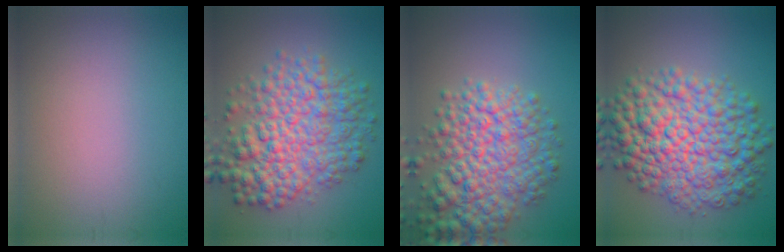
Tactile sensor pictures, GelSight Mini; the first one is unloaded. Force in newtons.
{"total": 8.7, "press": 8.7, "slide": 0.1}
{"total": 8.3, "press": 8.3, "slide": 0.3}
{"total": 10.8, "press": 10.8, "slide": 0.1}